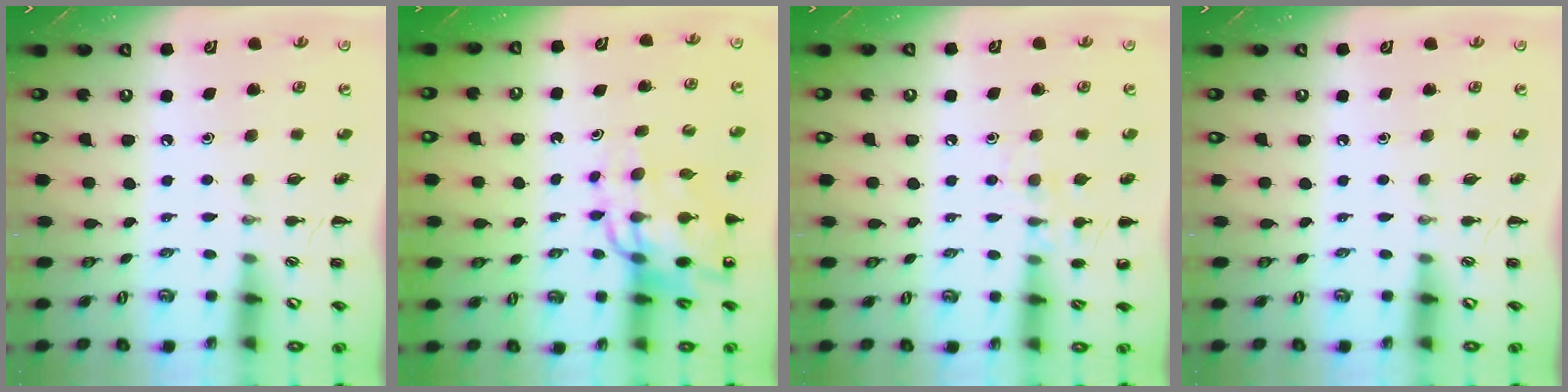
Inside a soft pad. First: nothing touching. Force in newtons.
{"total": 13.1, "press": 12.5, "slide": 4.1}
{"total": 8.0, "press": 7.8, "slide": 1.7}
{"total": 0.0}